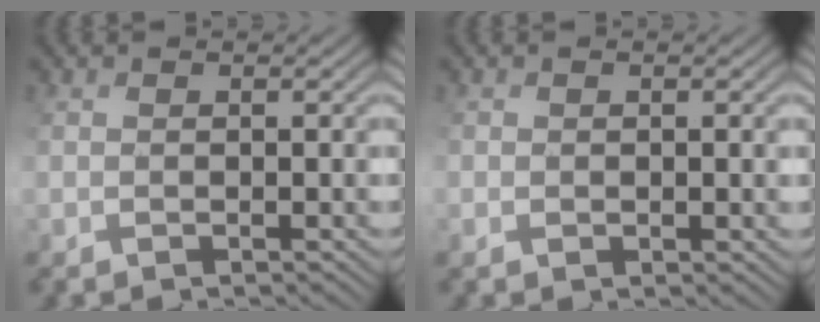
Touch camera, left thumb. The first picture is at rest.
{"total": 0.7, "force": [-0.1, 0.4, 0.5], "torque": [-0.018, -0.006, 0.010]}